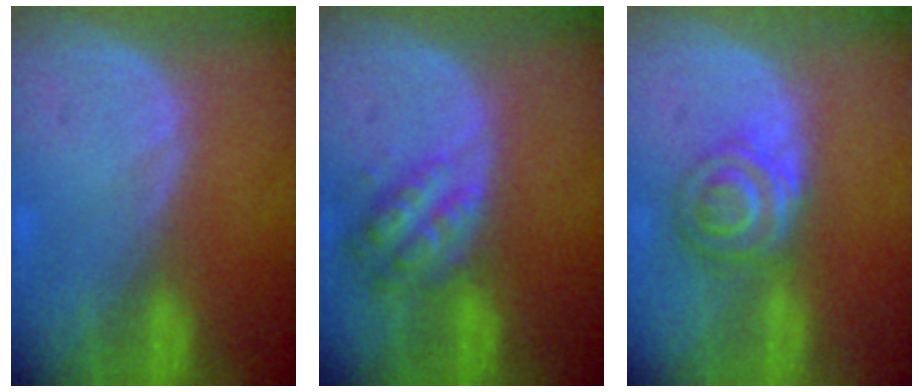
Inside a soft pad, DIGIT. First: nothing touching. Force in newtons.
{"total": 6.0, "press": 5.5, "slide": 2.3}
{"total": 6.1, "press": 5.6, "slide": 2.4}